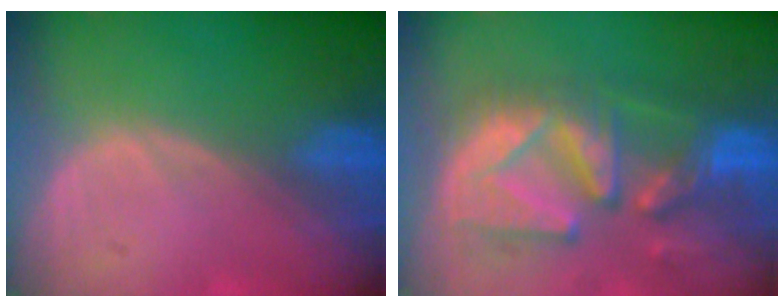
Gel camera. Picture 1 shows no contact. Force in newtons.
{"total": 12.1, "press": 10.9, "slide": 5.2}